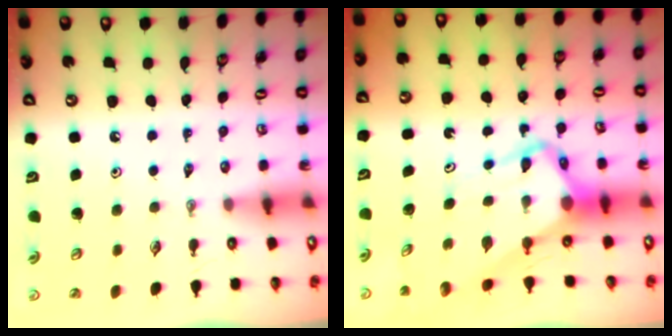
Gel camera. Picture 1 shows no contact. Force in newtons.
{"total": 8.4, "press": 8.4, "slide": 0.9}